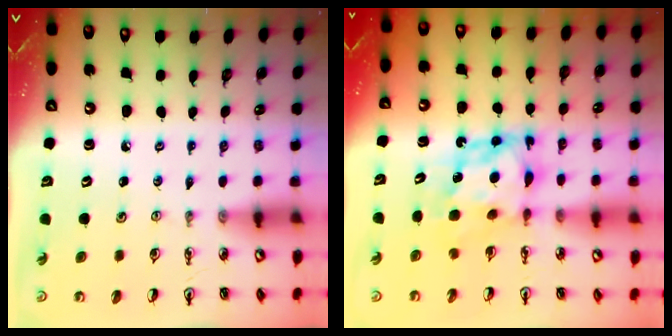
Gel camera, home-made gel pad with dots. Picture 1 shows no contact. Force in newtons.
{"total": 7.8, "press": 7.8, "slide": 0.7}